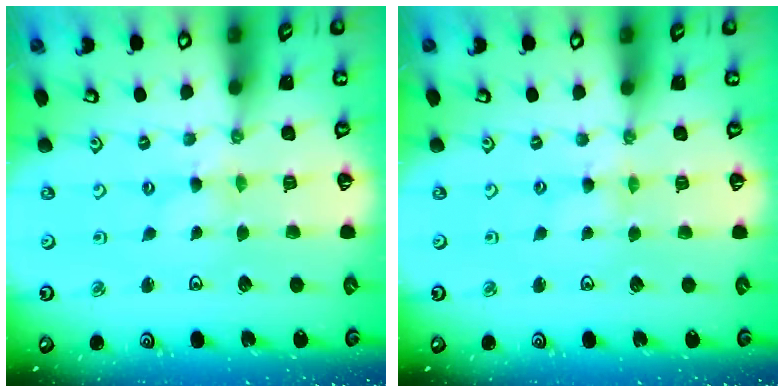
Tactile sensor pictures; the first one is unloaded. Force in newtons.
{"total": 2.2, "press": 2.2, "slide": 0.4}